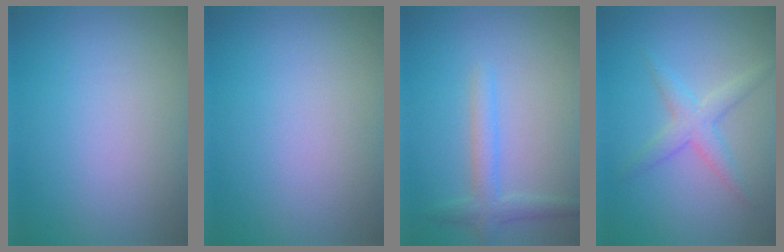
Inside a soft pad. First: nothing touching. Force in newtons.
{"total": 0.0}
{"total": 2.3, "press": 2.3, "slide": 0.1}
{"total": 2.5, "press": 2.5, "slide": 0.0}